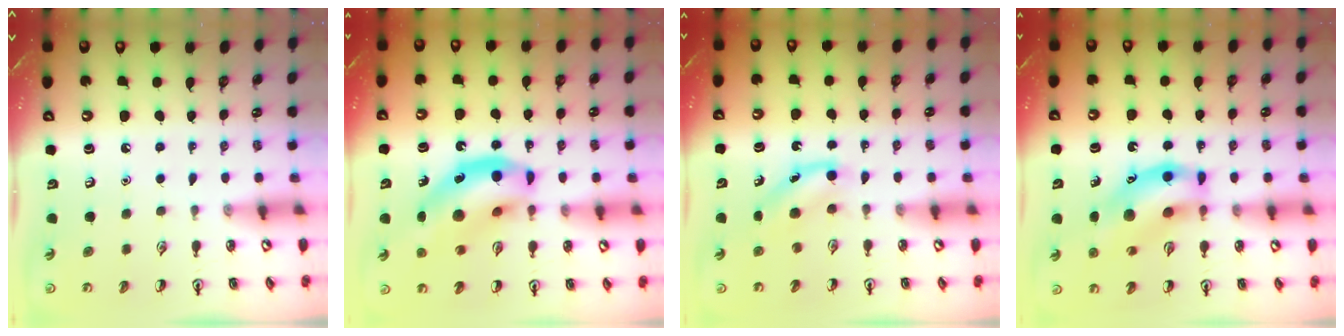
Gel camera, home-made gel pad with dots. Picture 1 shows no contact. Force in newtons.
{"total": 16.0, "press": 15.3, "slide": 4.6}
{"total": 4.2, "press": 4.0, "slide": 1.2}
{"total": 15.0, "press": 14.7, "slide": 3.1}